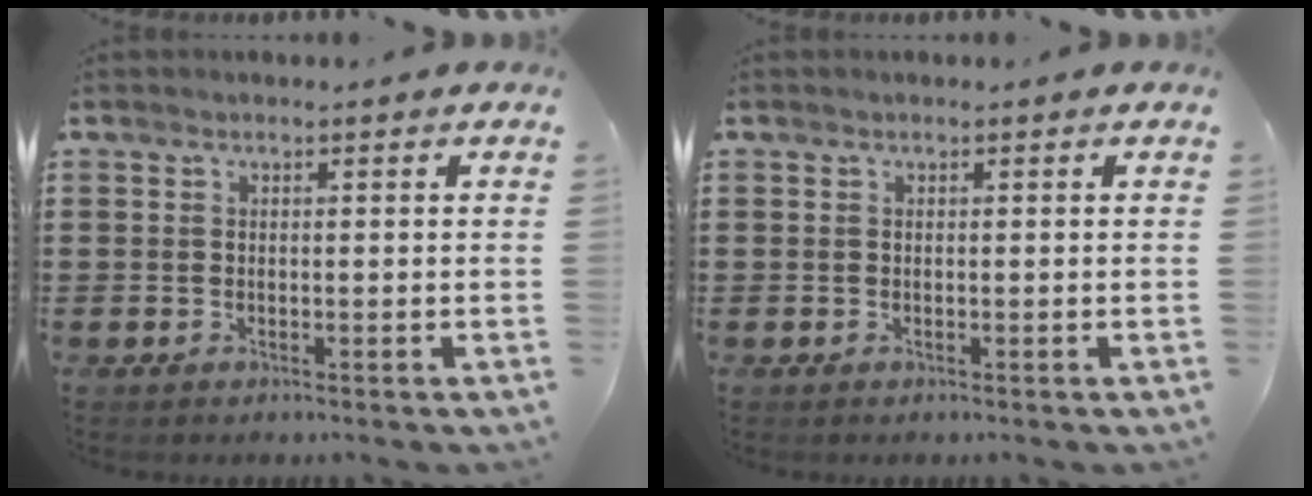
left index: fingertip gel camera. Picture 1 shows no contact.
{"total": 0.0}